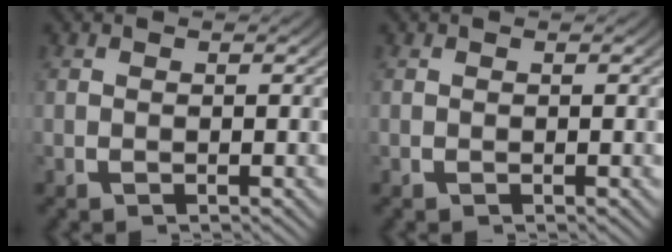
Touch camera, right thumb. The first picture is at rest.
{"total": 0.0}